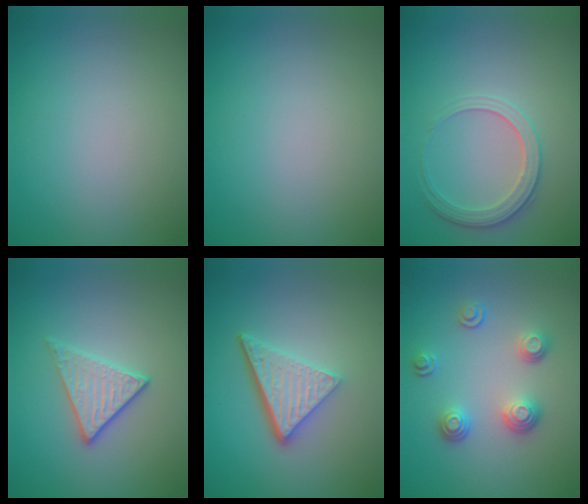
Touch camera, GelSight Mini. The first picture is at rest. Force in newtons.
{"total": 0.0}
{"total": 2.7, "press": 2.5, "slide": 1.2}
{"total": 2.7, "press": 2.4, "slide": 1.2}
{"total": 5.6, "press": 3.8, "slide": 4.2}
{"total": 3.3, "press": 2.6, "slide": 2.1}